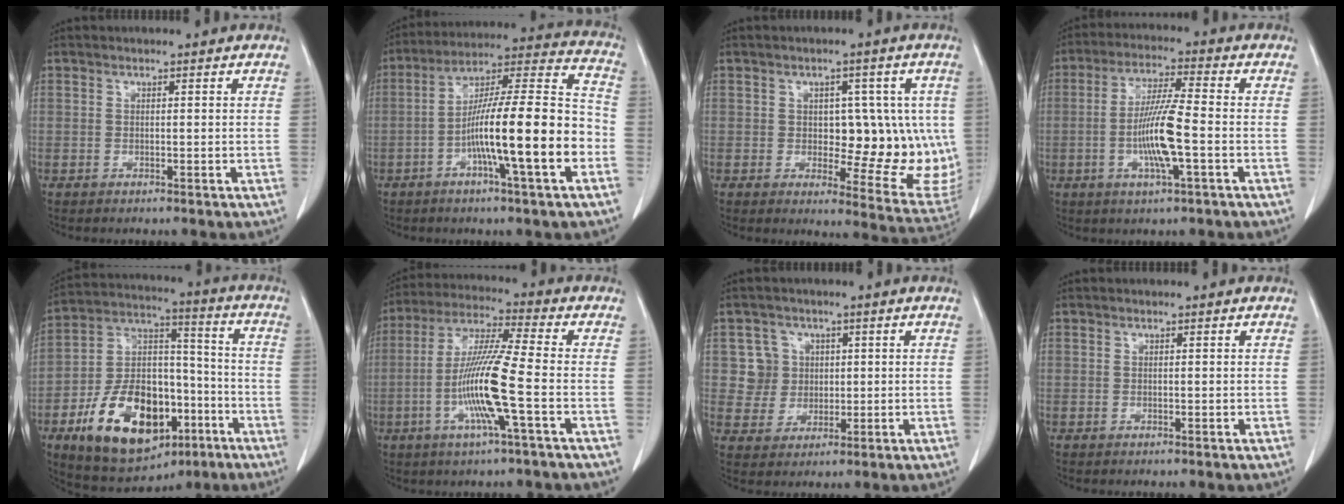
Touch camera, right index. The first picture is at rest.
{"total": 18.2, "force": [-5.2, 0.9, 17.5], "torque": [-0.285, 0.011, -0.088]}
{"total": 13.6, "force": [-0.1, 6.5, 11.9], "torque": [-0.131, 0.002, 0.010]}
{"total": 9.7, "force": [-2.0, 0.5, 9.5], "torque": [-0.184, -0.006, -0.042]}
{"total": 19.9, "force": [-8.7, 11.3, 13.8], "torque": [-0.256, 0.022, -0.134]}
{"total": 12.4, "force": [-3.1, -0.4, 12.0], "torque": [-0.240, -0.008, -0.068]}
{"total": 5.3, "force": [1.3, 5.1, 0.1], "torque": [0.007, 0.013, 0.029]}
{"total": 0.0}